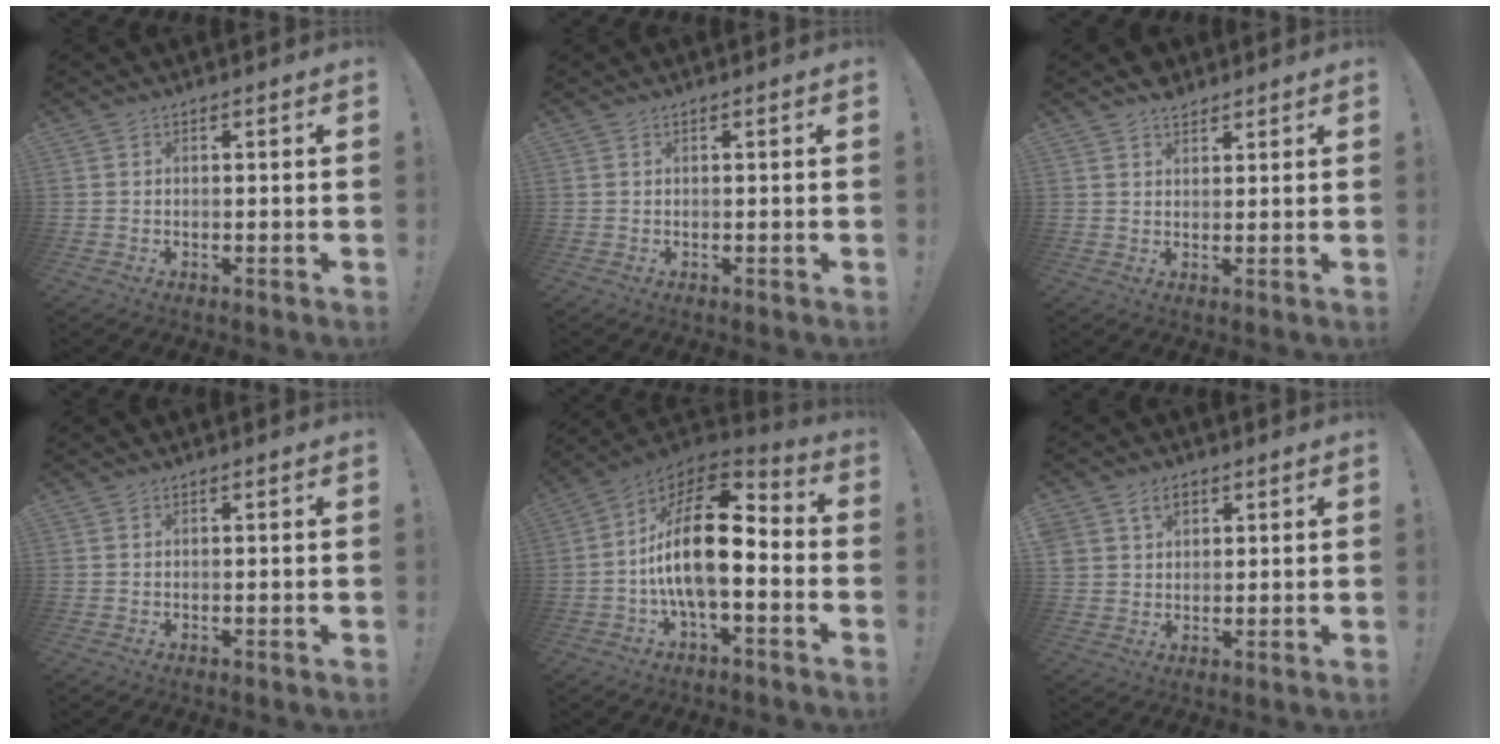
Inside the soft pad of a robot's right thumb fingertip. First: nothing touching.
{"total": 0.0}
{"total": 3.4, "force": [2.8, 1.9, 0.8], "torque": [-0.004, -0.017, 0.049]}
{"total": 0.0}
{"total": 18.5, "force": [-1.6, 7.9, 16.6], "torque": [-0.305, 0.016, -0.025]}
{"total": 4.8, "force": [2.2, 4.1, 1.1], "torque": [-0.015, -0.009, 0.042]}